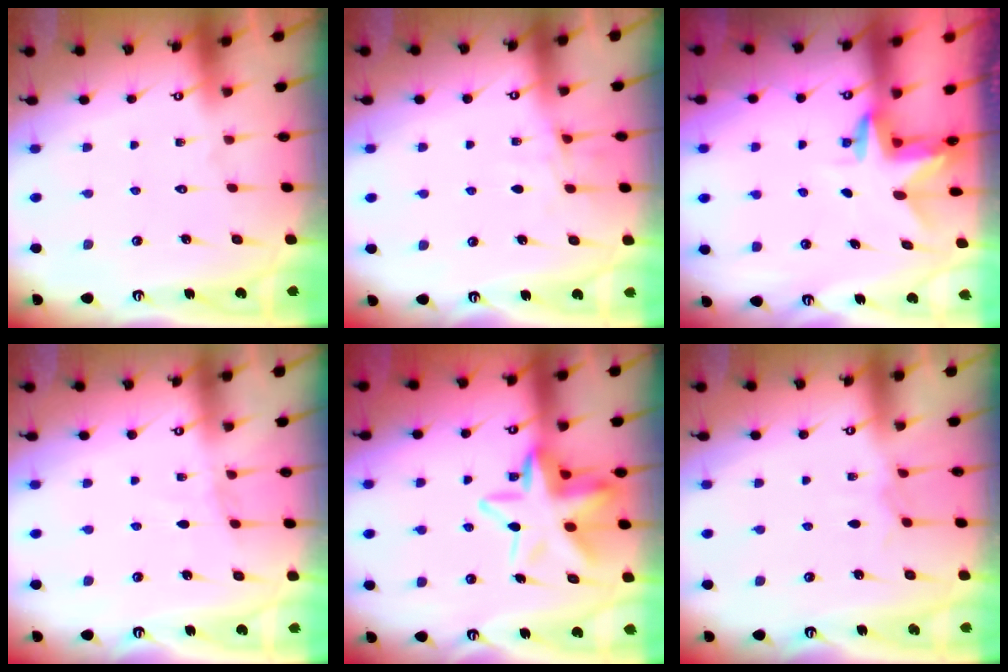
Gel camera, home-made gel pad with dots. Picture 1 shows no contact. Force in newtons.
{"total": 6.1, "press": 6.0, "slide": 0.6}
{"total": 2.8, "press": 2.8, "slide": 0.1}
{"total": 3.4, "press": 3.4, "slide": 0.4}
{"total": 14.5, "press": 14.3, "slide": 2.5}
{"total": 4.5, "press": 4.5, "slide": 0.6}